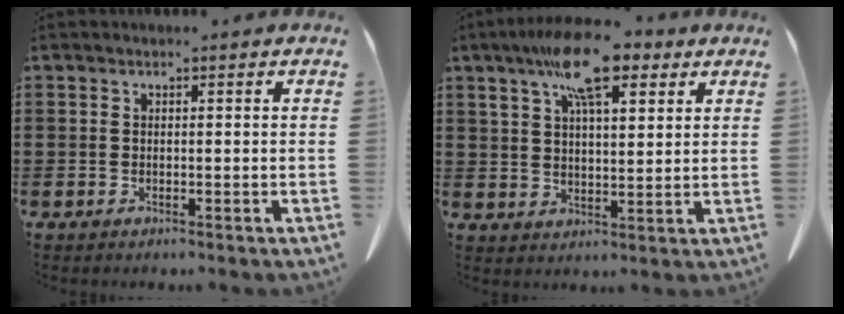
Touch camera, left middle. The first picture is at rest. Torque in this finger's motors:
{"motor_torque": [2.14, 0.00, 0.74, 0.21]}